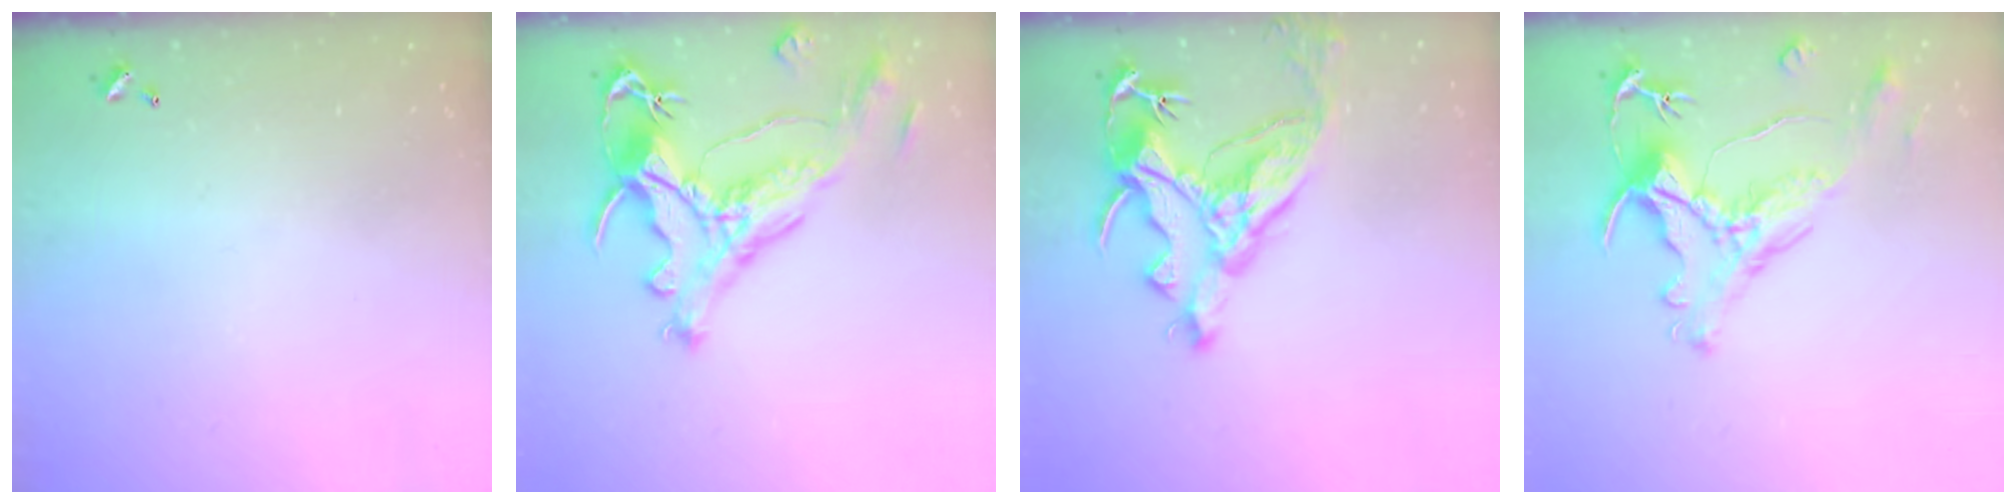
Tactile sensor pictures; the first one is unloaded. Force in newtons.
{"total": 2.1, "press": 1.6, "slide": 1.3}
{"total": 12.3, "press": 12.2, "slide": 1.7}
{"total": 2.8, "press": 2.5, "slide": 1.3}